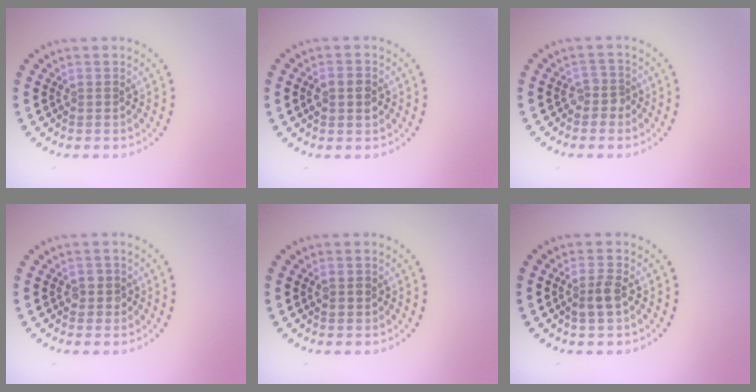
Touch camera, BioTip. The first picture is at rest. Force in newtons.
{"total": 2.6, "press": 2.6, "slide": 0.1}
{"total": 1.4, "press": 1.1, "slide": 0.9}
{"total": 1.3, "press": 1.2, "slide": 0.6}
{"total": 1.0, "press": 1.0, "slide": 0.2}
{"total": 2.0, "press": 1.9, "slide": 0.7}